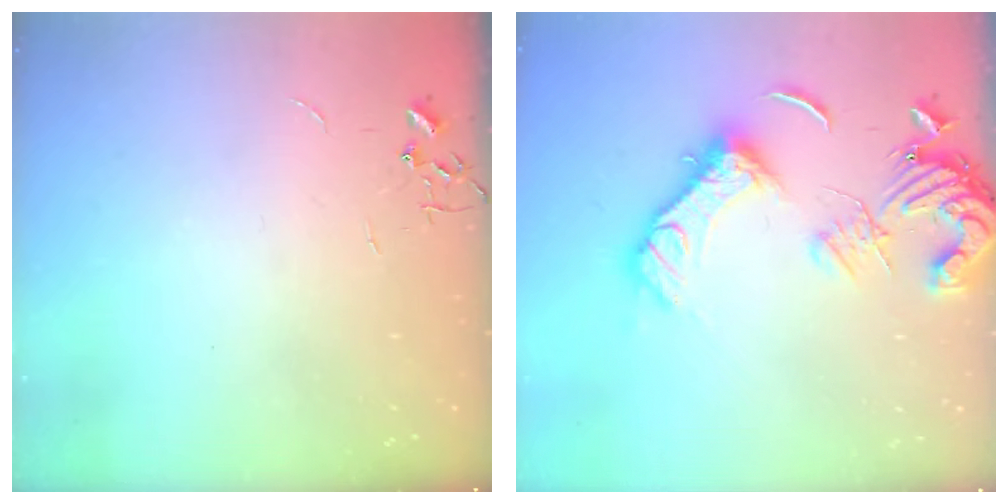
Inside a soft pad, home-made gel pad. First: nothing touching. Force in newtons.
{"total": 16.6, "press": 16.5, "slide": 2.0}